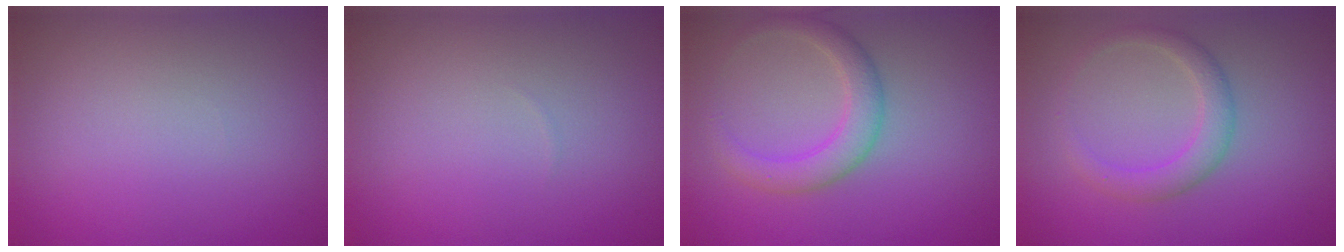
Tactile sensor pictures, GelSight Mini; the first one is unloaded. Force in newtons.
{"total": 0.0}
{"total": 3.2, "press": 3.2, "slide": 0.0}
{"total": 2.7, "press": 2.6, "slide": 0.2}